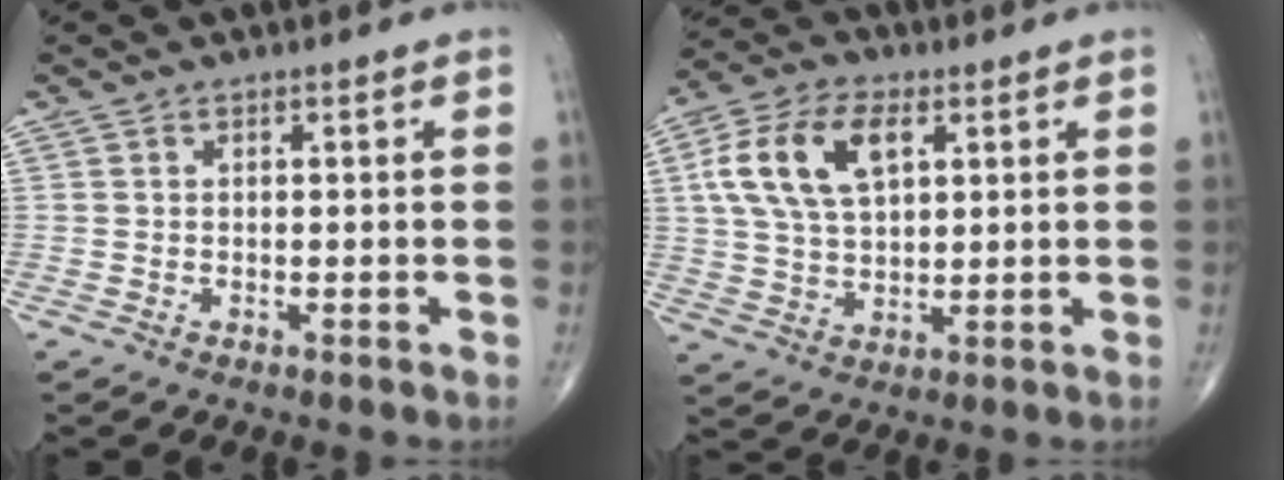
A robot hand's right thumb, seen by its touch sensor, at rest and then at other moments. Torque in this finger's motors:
{"motor_torque": [1.61, 2.01, 0.45, -0.28, 0.39]}